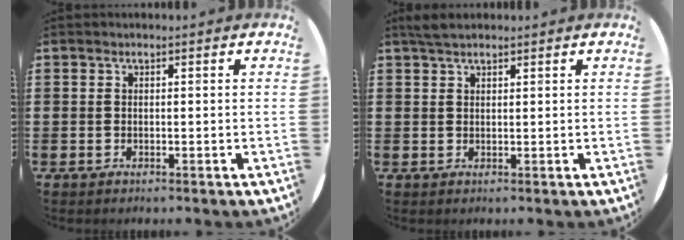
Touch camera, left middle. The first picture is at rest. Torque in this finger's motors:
{"motor_torque": [0.40, -0.35, -0.11, -0.04]}